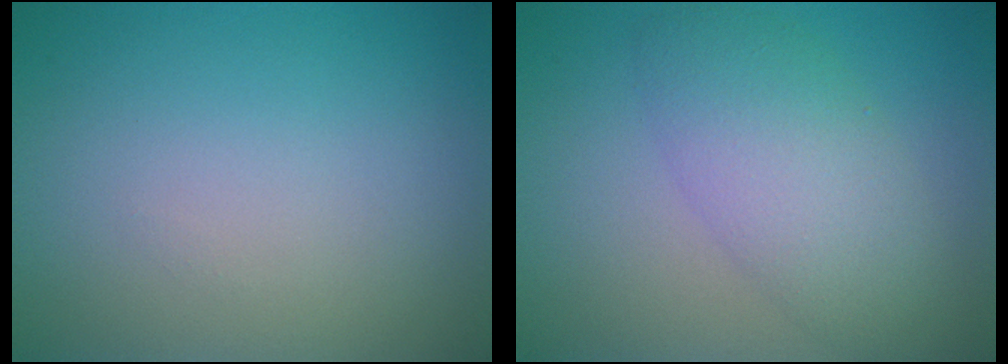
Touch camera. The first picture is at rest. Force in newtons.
{"total": 5.3, "press": 5.3, "slide": 0.3}